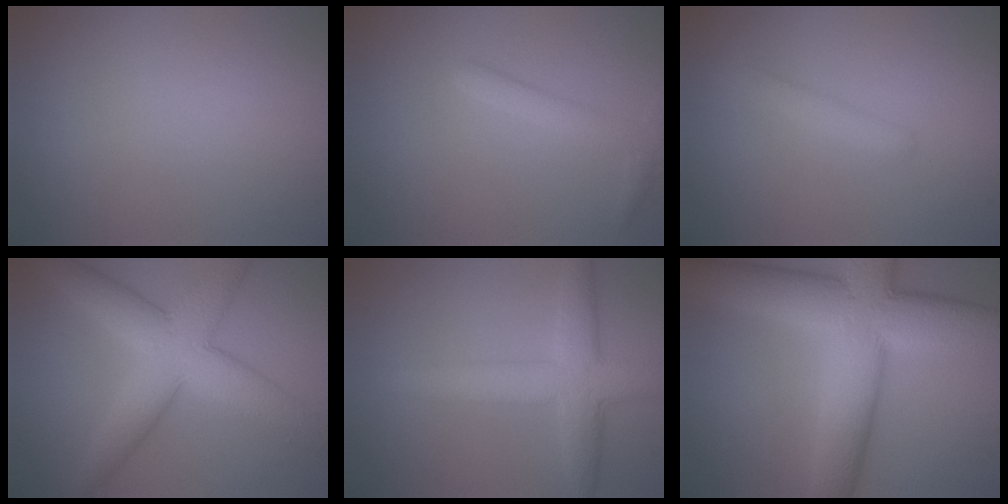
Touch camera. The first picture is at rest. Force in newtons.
{"total": 1.8, "press": 1.8, "slide": 0.1}
{"total": 1.6, "press": 1.6, "slide": 0.0}
{"total": 7.5, "press": 7.5, "slide": 0.2}
{"total": 4.9, "press": 4.9, "slide": 0.1}
{"total": 10.9, "press": 10.9, "slide": 0.9}